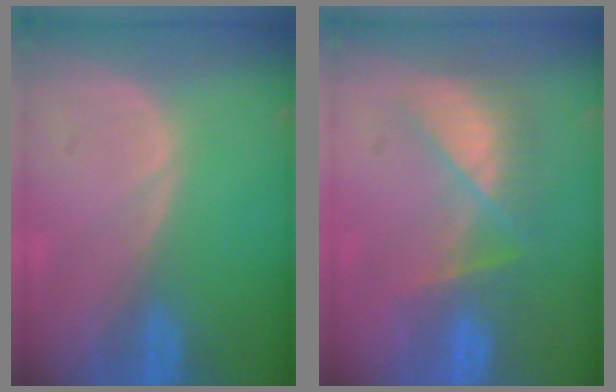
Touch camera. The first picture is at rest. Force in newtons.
{"total": 8.1, "press": 7.1, "slide": 4.0}